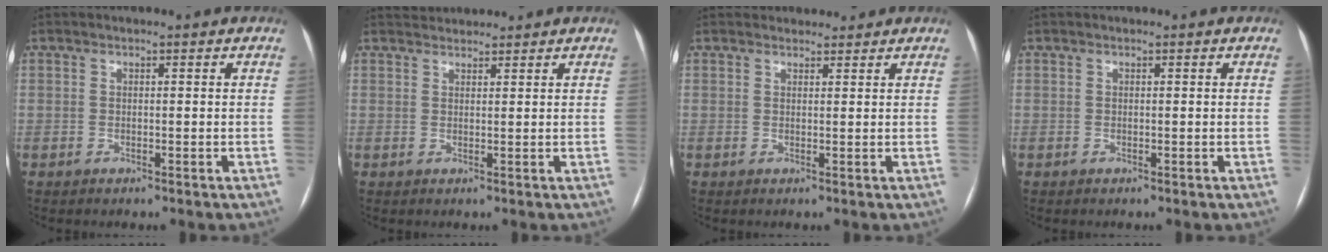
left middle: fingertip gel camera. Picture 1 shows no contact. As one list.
[{"total": 2.4, "force": [2.4, 0.4, -0.1], "torque": [-0.004, 0.022, 0.044]}, {"total": 2.9, "force": [2.7, 1.0, 0.0], "torque": [0.002, 0.016, 0.037]}, {"total": 0.0}]